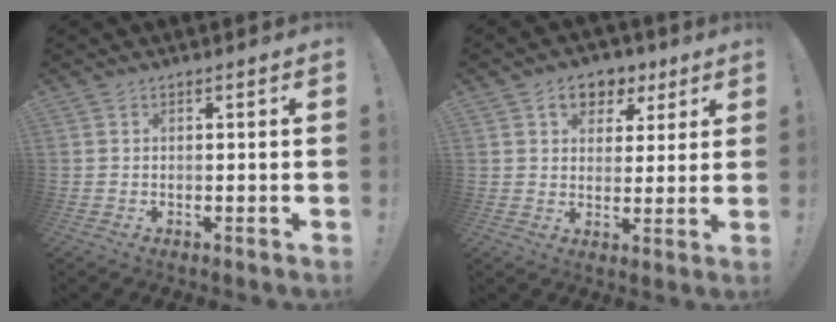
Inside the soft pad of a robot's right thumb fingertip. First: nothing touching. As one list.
[{"total": 8.2, "force": [4.1, 6.2, 3.5], "torque": [-0.049, -0.015, 0.078]}]